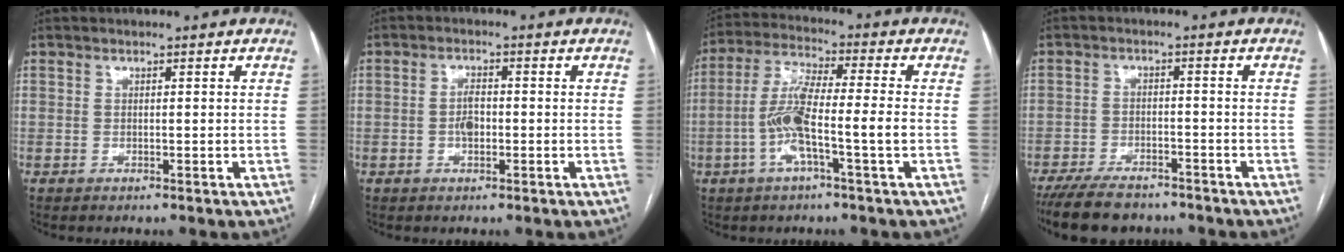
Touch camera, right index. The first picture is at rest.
{"total": 2.7, "force": [-0.5, 1.3, 2.4], "torque": [-0.045, 0.003, -0.009]}
{"total": 9.7, "force": [-2.5, 0.3, 9.4], "torque": [-0.190, 0.011, -0.053]}
{"total": 10.3, "force": [-8.7, 3.2, 4.5], "torque": [-0.073, -0.012, -0.136]}